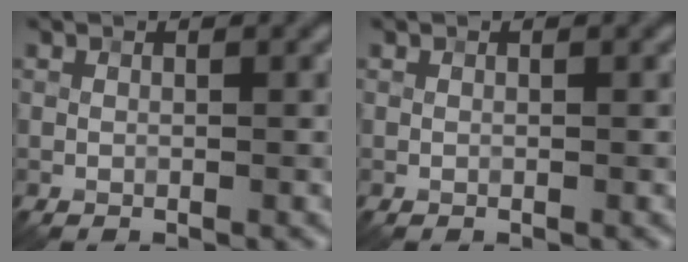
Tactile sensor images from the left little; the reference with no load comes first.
{"total": 0.0}